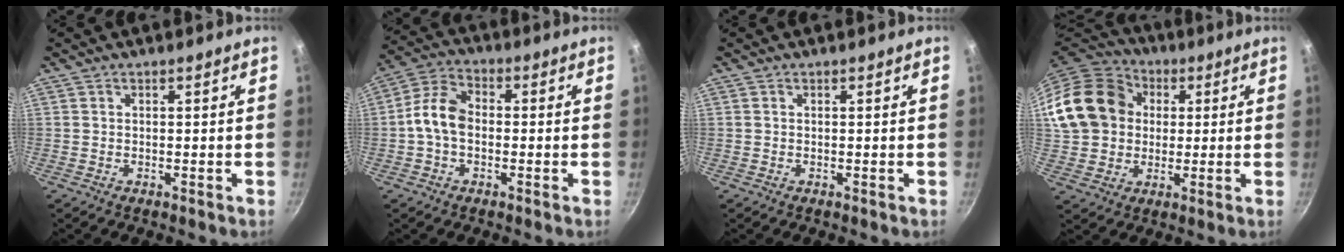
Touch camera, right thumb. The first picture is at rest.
{"total": 7.9, "force": [-0.8, 5.2, 5.9], "torque": [-0.107, 0.031, -0.029]}
{"total": 0.0}
{"total": 18.2, "force": [3.6, 15.0, 9.7], "torque": [-0.163, 0.031, 0.062]}